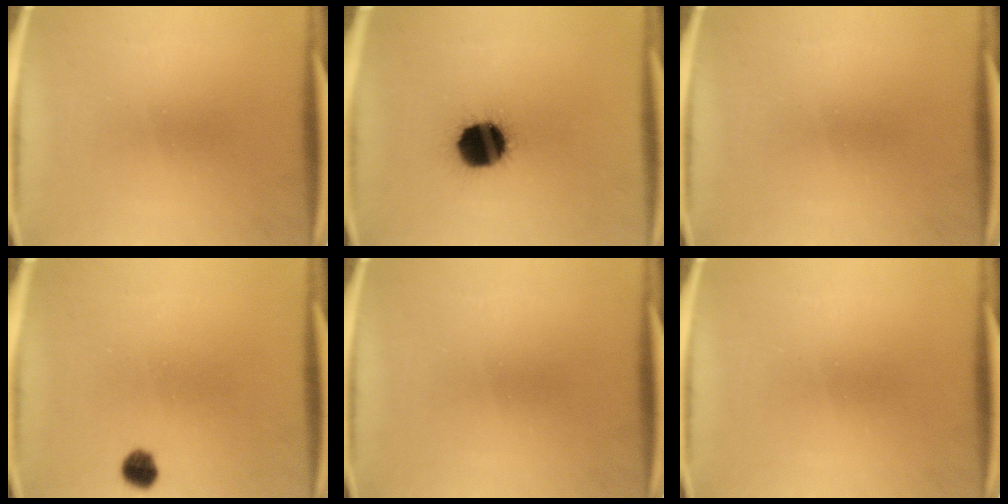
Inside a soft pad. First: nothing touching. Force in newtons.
{"total": 16.2}
{"total": 0.0}
{"total": 3.1}
{"total": 0.0}
{"total": 0.0}